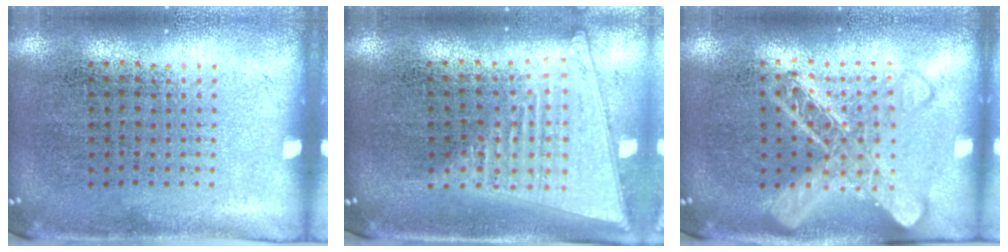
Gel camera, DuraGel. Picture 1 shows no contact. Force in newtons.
{"total": 2.0, "press": 1.7, "slide": 1.0}
{"total": 2.9, "press": 2.8, "slide": 0.5}